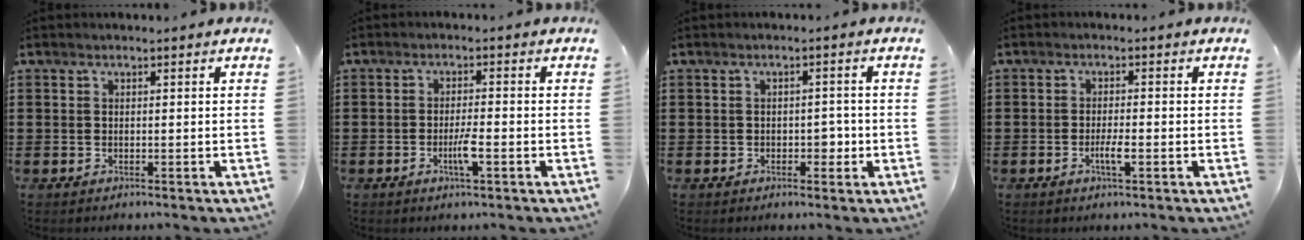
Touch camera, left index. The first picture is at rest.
{"total": 3.7, "force": [-1.3, 0.5, 3.4], "torque": [-0.064, -0.001, -0.025]}
{"total": 2.5, "force": [-0.7, 1.5, 1.9], "torque": [-0.039, 0.003, -0.016]}
{"total": 2.9, "force": [-0.9, 0.5, 2.7], "torque": [-0.047, 0.001, -0.016]}